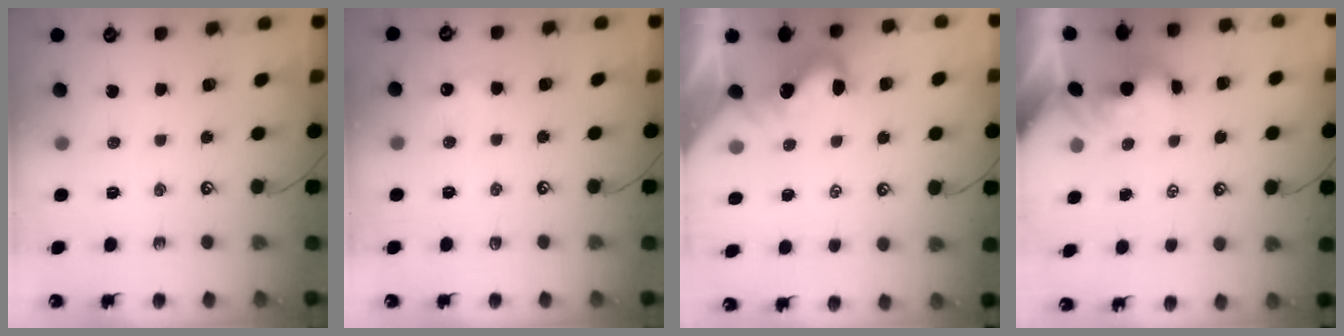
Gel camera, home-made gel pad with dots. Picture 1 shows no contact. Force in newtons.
{"total": 3.6, "press": 3.6, "slide": 0.5}
{"total": 0.0}
{"total": 1.6, "press": 1.5, "slide": 0.7}